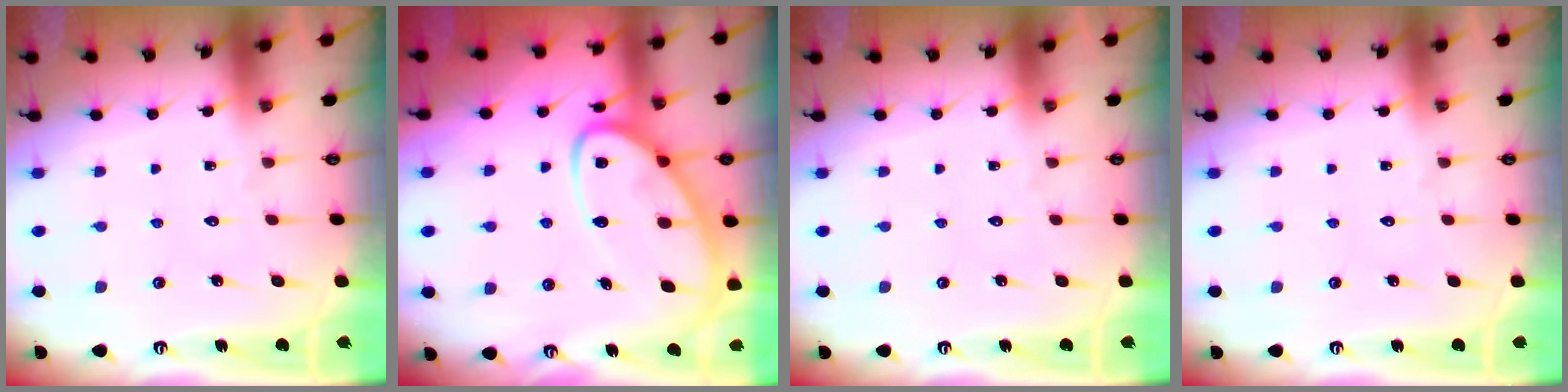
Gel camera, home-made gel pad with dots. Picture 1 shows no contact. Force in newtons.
{"total": 13.7, "press": 13.6, "slide": 1.4}
{"total": 0.0}
{"total": 0.0}